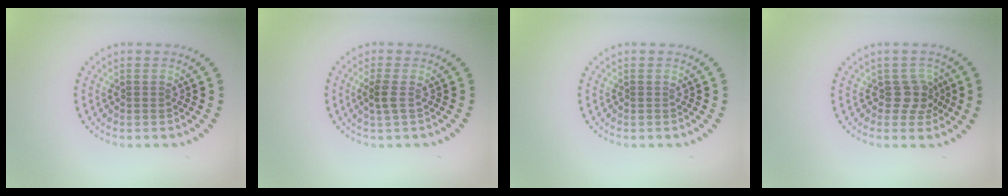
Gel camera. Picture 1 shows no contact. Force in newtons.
{"total": 1.3, "press": 1.0, "slide": 0.8}
{"total": 0.0}
{"total": 2.1, "press": 1.8, "slide": 1.2}